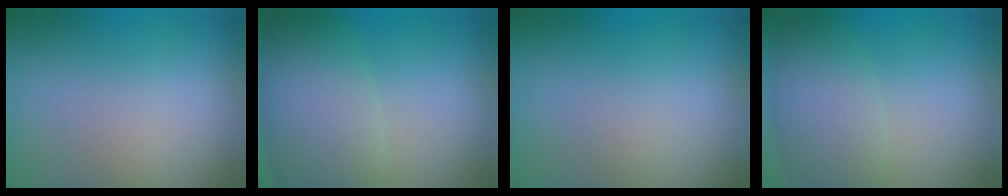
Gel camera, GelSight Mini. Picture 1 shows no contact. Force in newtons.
{"total": 6.3, "press": 6.3, "slide": 0.3}
{"total": 0.0}
{"total": 4.7, "press": 4.7, "slide": 0.1}